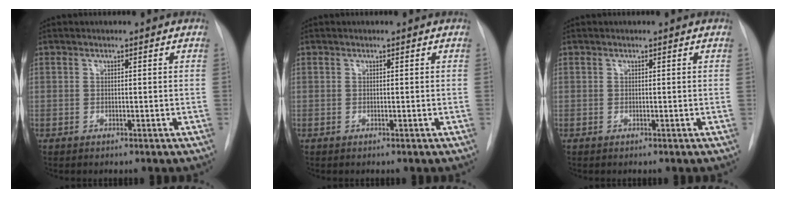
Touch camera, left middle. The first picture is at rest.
{"total": 0.0}
{"total": 0.0}